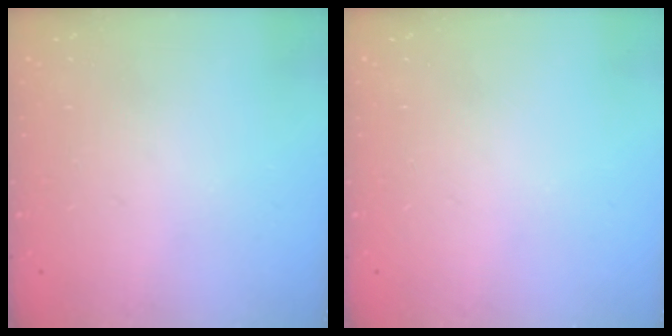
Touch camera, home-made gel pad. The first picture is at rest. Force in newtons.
{"total": 0.0}